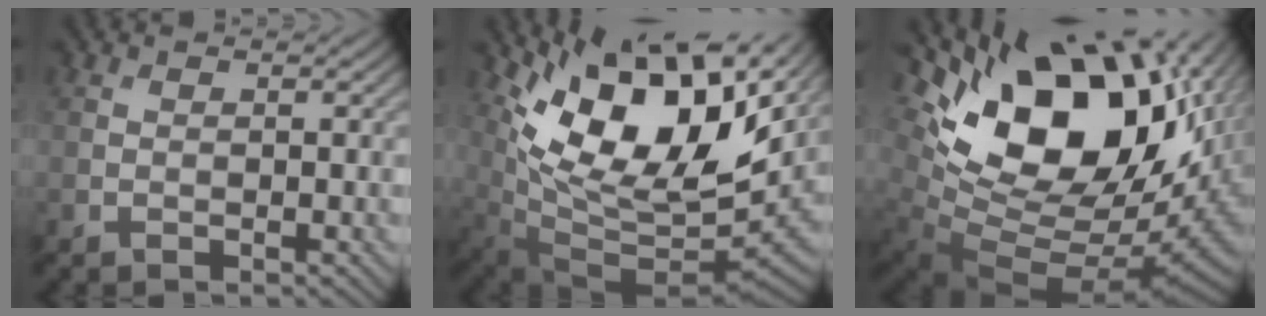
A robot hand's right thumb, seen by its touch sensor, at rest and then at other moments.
{"total": 16.2, "force": [7.3, 7.8, 12.1], "torque": [-0.228, 0.000, 0.137]}
{"total": 19.2, "force": [6.0, 11.8, 14.0], "torque": [-0.251, -0.007, 0.125]}